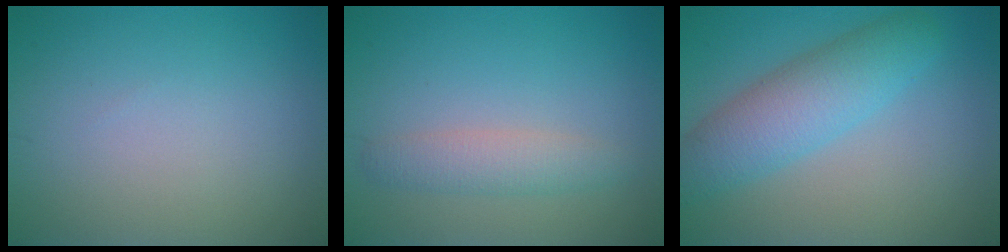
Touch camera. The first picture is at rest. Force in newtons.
{"total": 2.4, "press": 2.4, "slide": 0.0}
{"total": 5.9, "press": 5.9, "slide": 0.0}